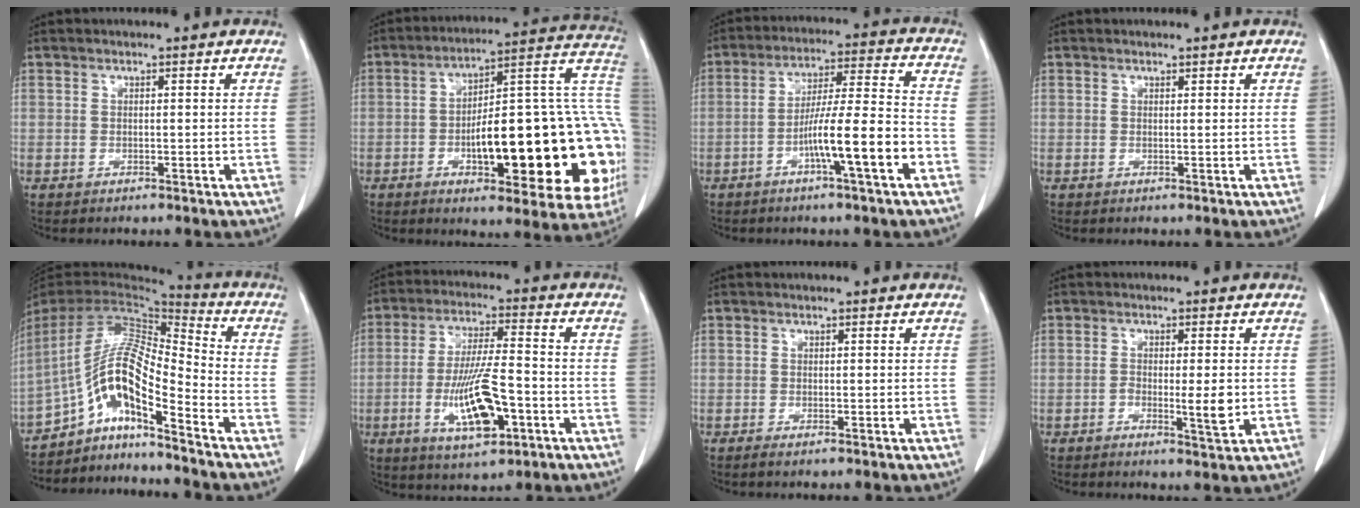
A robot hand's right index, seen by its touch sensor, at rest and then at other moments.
{"total": 28.8, "force": [-4.9, 7.3, 27.4], "torque": [-0.289, 0.029, -0.062]}
{"total": 11.6, "force": [-4.8, 0.1, 10.6], "torque": [-0.181, 0.010, -0.080]}
{"total": 0.0}
{"total": 13.7, "force": [-8.6, 1.8, 10.5], "torque": [-0.203, 0.021, -0.155]}
{"total": 11.8, "force": [-3.9, 2.7, 10.8], "torque": [-0.207, -0.006, -0.062]}
{"total": 0.9, "force": [-0.7, 0.0, 0.6], "torque": [-0.013, -0.002, -0.012]}
{"total": 3.8, "force": [-0.6, 0.6, 3.7], "torque": [-0.059, -0.005, -0.008]}